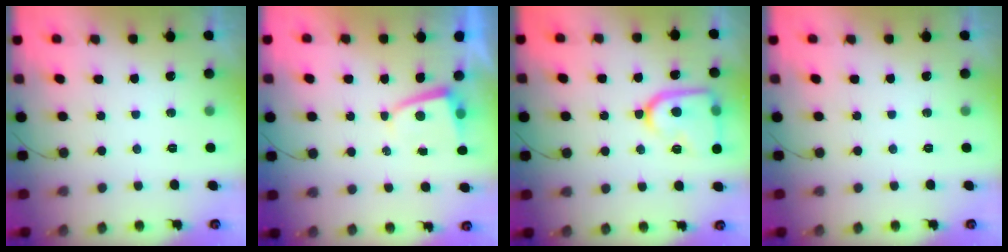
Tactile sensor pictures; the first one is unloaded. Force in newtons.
{"total": 1.8, "press": 1.8, "slide": 0.3}
{"total": 16.8, "press": 16.7, "slide": 1.6}
{"total": 0.0}